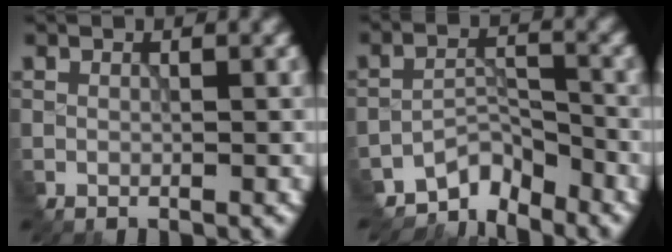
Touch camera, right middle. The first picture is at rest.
{"total": 4.2, "force": [-3.9, 1.3, 0.6], "torque": [-0.002, 0.006, -0.072]}